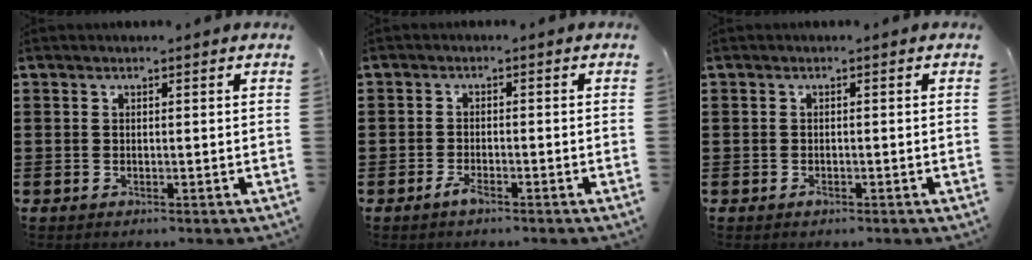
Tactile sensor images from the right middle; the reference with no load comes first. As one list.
[{"total": 2.0, "force": [-1.6, 0.8, 1.0], "torque": [-0.033, -0.004, -0.035]}, {"total": 0.6, "force": [-0.4, 0.3, 0.2], "torque": [-0.004, 0.000, -0.010]}]